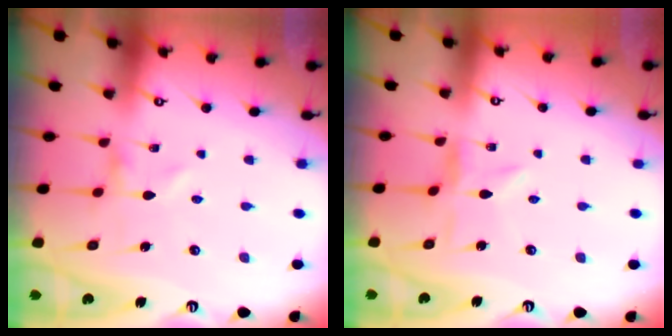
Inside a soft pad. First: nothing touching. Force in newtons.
{"total": 1.7, "press": 1.7, "slide": 0.2}